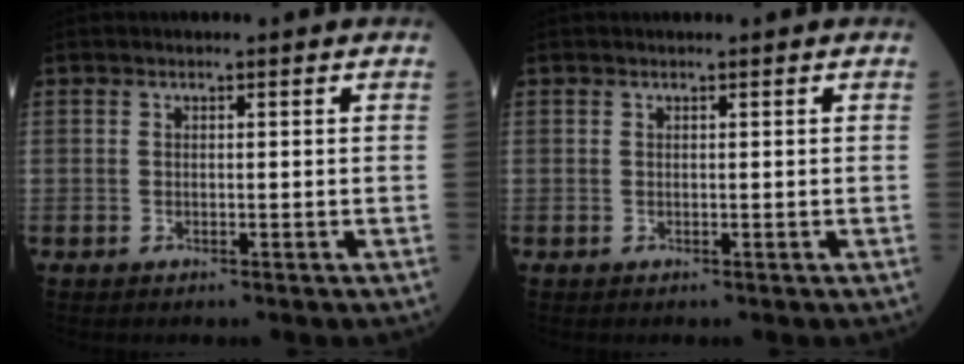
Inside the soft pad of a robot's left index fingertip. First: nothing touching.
{"total": 0.6, "force": [0.5, 0.0, 0.2], "torque": [-0.002, 0.014, 0.012]}